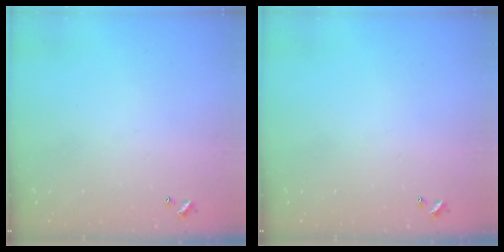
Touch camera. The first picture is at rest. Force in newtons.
{"total": 0.0}